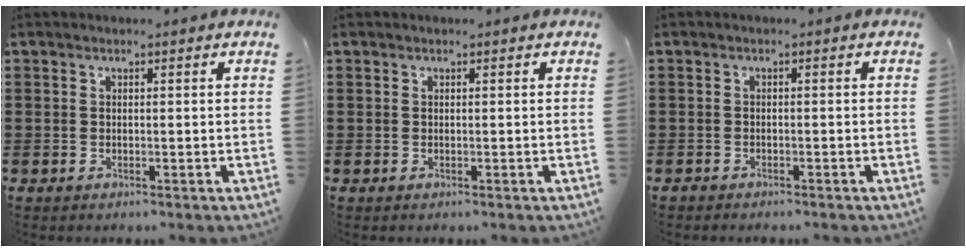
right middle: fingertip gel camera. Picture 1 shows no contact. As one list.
[{"total": 0.0}, {"total": 1.0, "force": [-1.0, 0.1, 0.0], "torque": [-0.003, 0.001, -0.021]}]